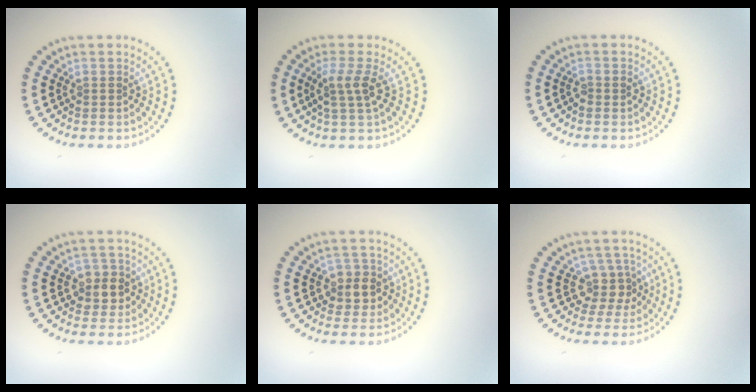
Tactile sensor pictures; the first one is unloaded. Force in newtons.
{"total": 2.6, "press": 2.0, "slide": 1.8}
{"total": 0.8, "press": 0.8, "slide": 0.2}
{"total": 2.6, "press": 2.4, "slide": 1.0}
{"total": 2.6, "press": 2.4, "slide": 1.0}
{"total": 2.8, "press": 2.1, "slide": 1.9}